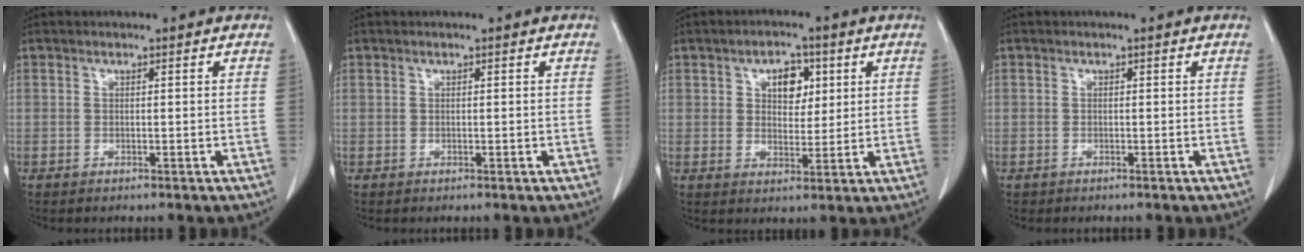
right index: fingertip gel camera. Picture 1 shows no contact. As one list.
[{"total": 0.0}, {"total": 5.6, "force": [2.1, 3.4, 3.9], "torque": [-0.058, 0.011, 0.035]}, {"total": 0.7, "force": [-0.3, 0.6, -0.1], "torque": [0.002, 0.006, -0.008]}]